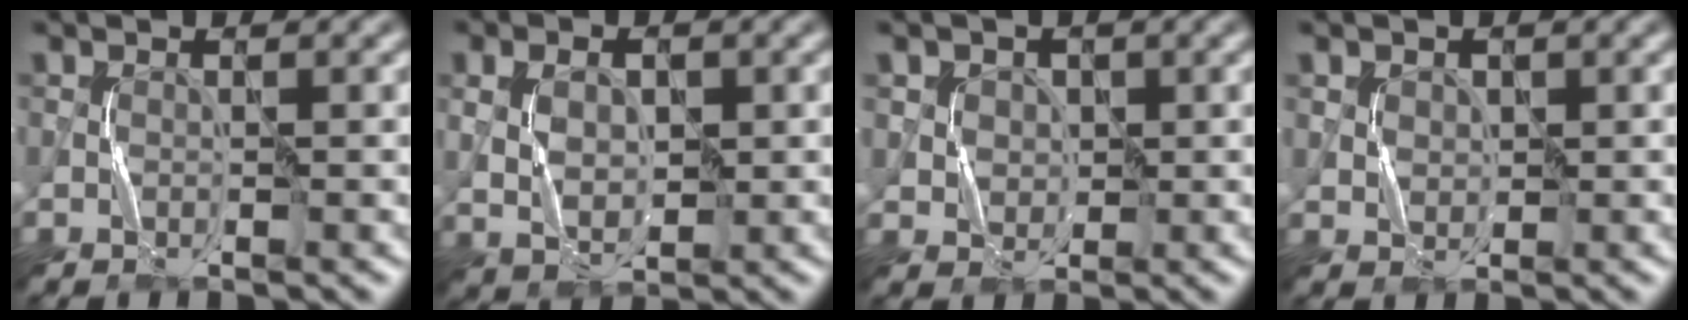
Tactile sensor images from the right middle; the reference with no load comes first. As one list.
[{"total": 3.9, "force": [0.4, 2.6, 2.9], "torque": [-0.060, 0.000, 0.012]}, {"total": 3.7, "force": [1.4, 3.1, 1.4], "torque": [-0.032, 0.009, 0.028]}, {"total": 2.1, "force": [1.0, 1.6, 0.8], "torque": [-0.031, 0.000, 0.034]}]